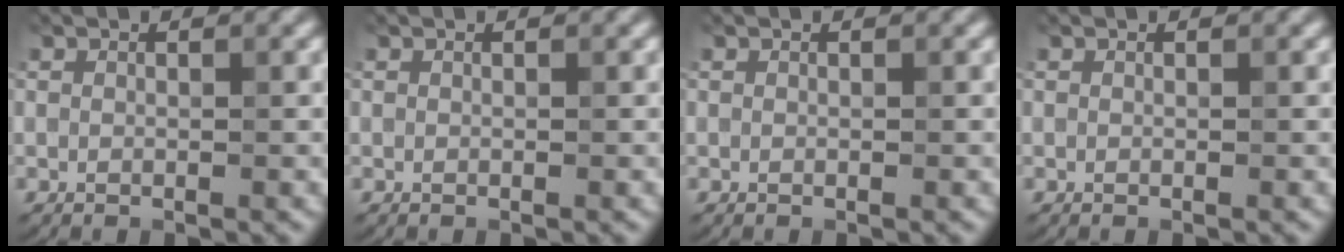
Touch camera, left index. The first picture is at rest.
{"total": 0.0}
{"total": 0.0}
{"total": 0.0}